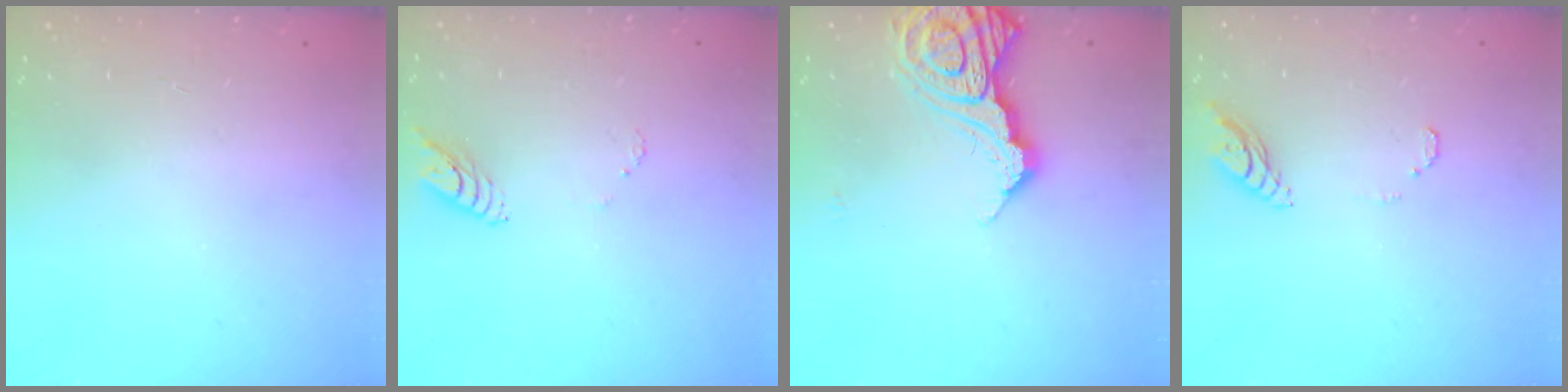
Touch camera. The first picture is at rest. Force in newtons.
{"total": 5.6, "press": 5.6, "slide": 0.2}
{"total": 15.9, "press": 15.8, "slide": 1.9}
{"total": 8.1, "press": 8.1, "slide": 0.7}